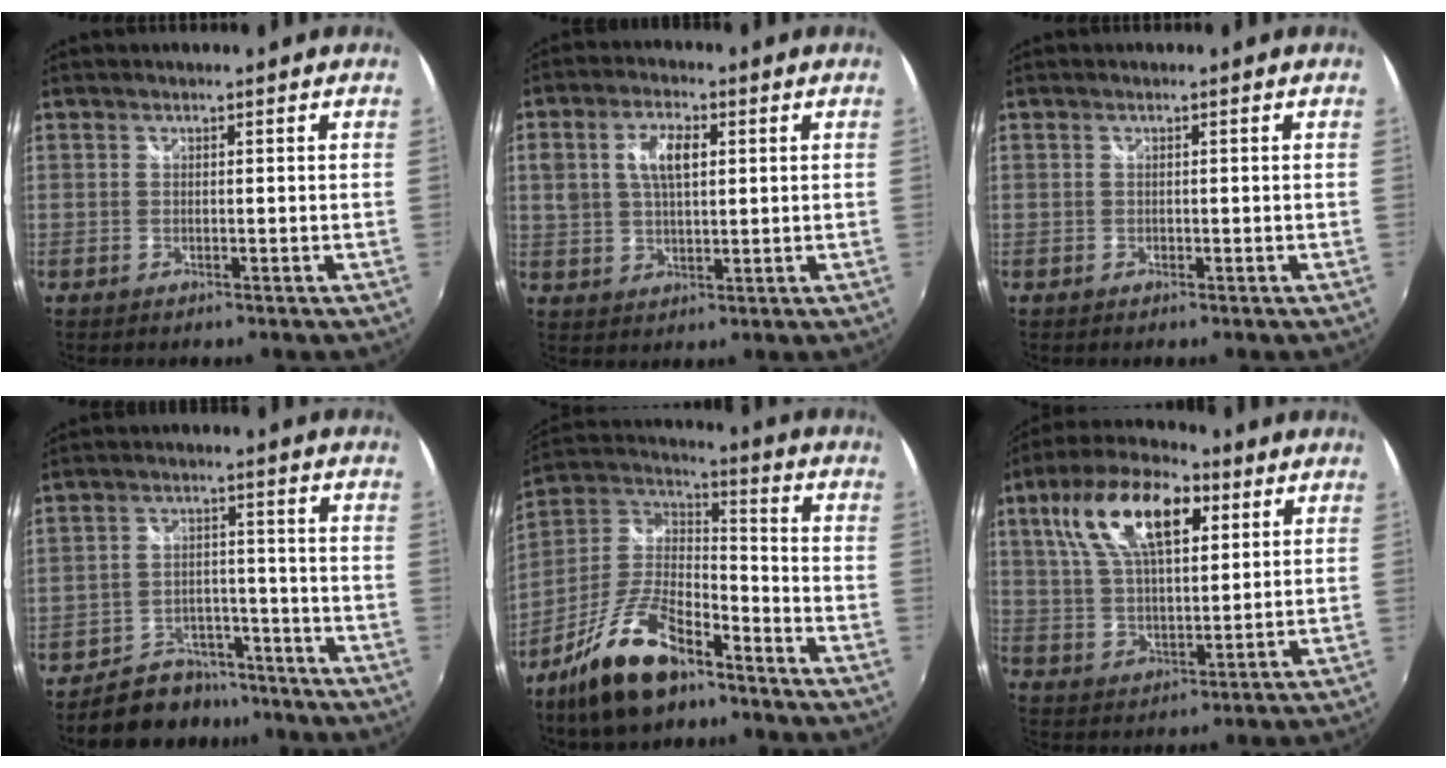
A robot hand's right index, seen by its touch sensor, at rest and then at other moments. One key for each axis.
{"total": 7.5, "fx": 1.9, "fy": 3.9, "fz": 6.1, "tx": -0.114, "ty": 0.011, "tz": 0.037}
{"total": 0.0}
{"total": 9.5, "fx": -8.0, "fy": 5.0, "fz": 1.3, "tx": -0.033, "ty": 0.029, "tz": -0.111}
{"total": 17.0, "fx": -10.7, "fy": 6.8, "fz": 11.3, "tx": -0.243, "ty": -0.008, "tz": -0.199}
{"total": 17.0, "fx": 7.1, "fy": 7.6, "fz": 13.5, "tx": -0.252, "ty": 0.034, "tz": 0.125}